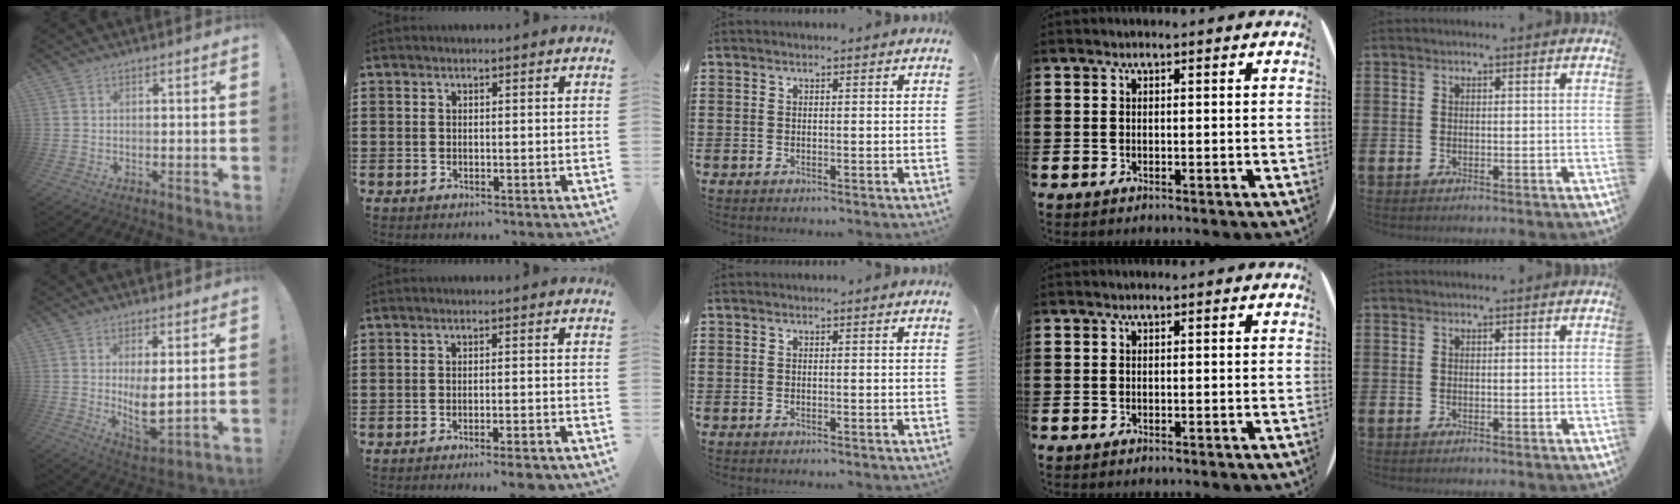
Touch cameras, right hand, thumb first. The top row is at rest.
{"thumb": {"total": 8.6, "force": [2.0, 3.6, 7.5], "torque": [-0.108, -0.033, 0.040]}, "index": {"total": 2.8, "force": [-2.4, -0.4, 1.3], "torque": [-0.023, -0.003, -0.047]}}